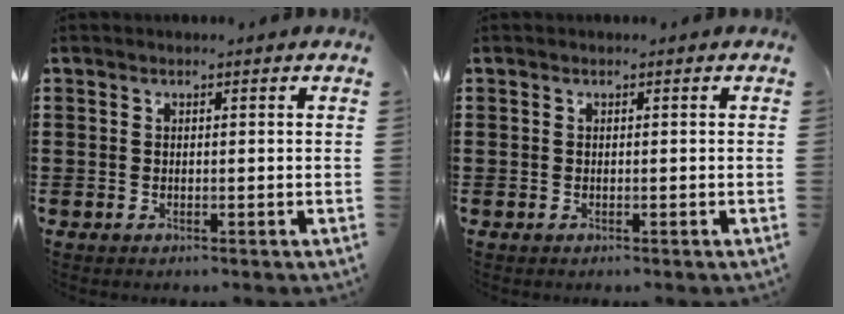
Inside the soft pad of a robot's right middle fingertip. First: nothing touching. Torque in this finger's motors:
{"motor_torque": [0.00, 0.00, -0.01, -0.01]}